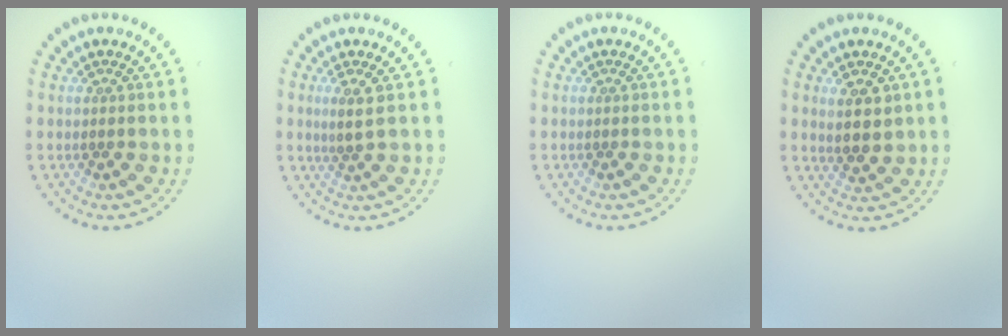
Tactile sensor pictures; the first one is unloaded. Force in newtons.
{"total": 1.8, "press": 1.6, "slide": 0.9}
{"total": 0.0}
{"total": 2.8, "press": 2.7, "slide": 0.9}